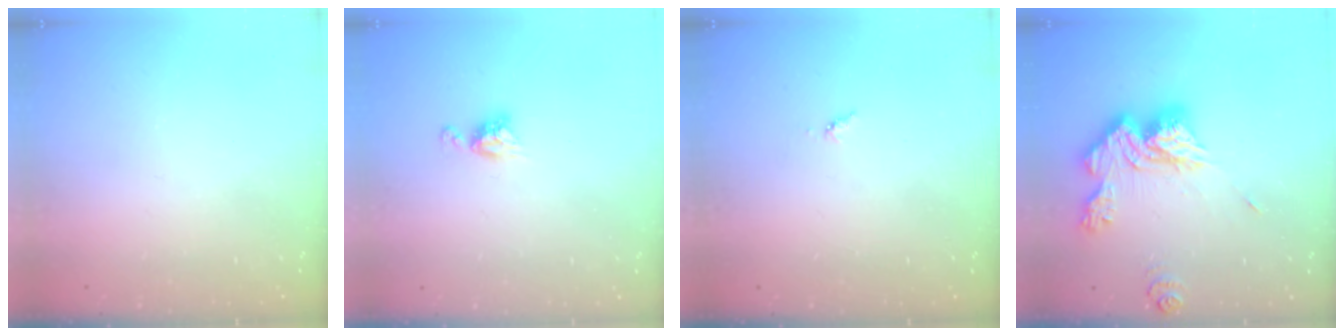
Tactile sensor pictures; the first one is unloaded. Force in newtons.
{"total": 6.5, "press": 6.5, "slide": 0.5}
{"total": 3.8, "press": 3.7, "slide": 0.5}
{"total": 16.0, "press": 16.0, "slide": 1.5}